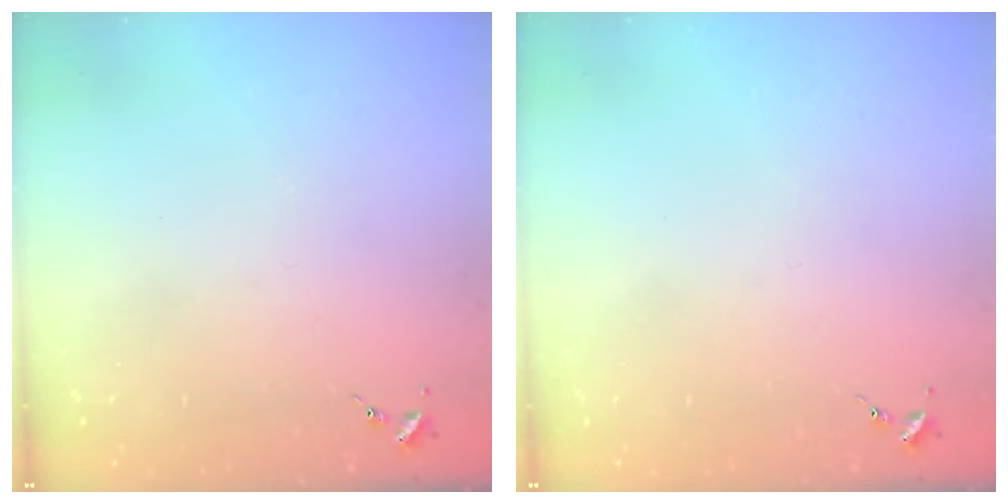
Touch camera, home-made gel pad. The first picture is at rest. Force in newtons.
{"total": 0.0}